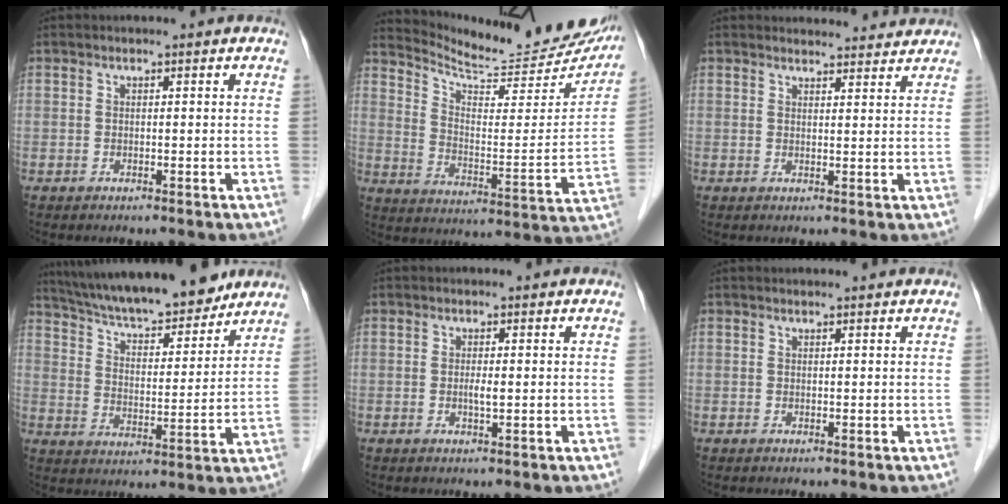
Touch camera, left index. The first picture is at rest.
{"total": 21.3, "force": [20.1, 3.5, 6.1], "torque": [-0.091, -0.071, 0.266]}
{"total": 5.9, "force": [5.7, 1.1, 0.4], "torque": [0.000, 0.006, 0.057]}
{"total": 18.5, "force": [16.3, 3.5, 7.9], "torque": [-0.132, 0.008, 0.252]}
{"total": 1.2, "force": [-0.3, 0.1, 1.2], "torque": [-0.023, -0.006, -0.007]}
{"total": 0.6, "force": [0.6, -0.1, 0.1], "torque": [-0.006, 0.001, 0.008]}